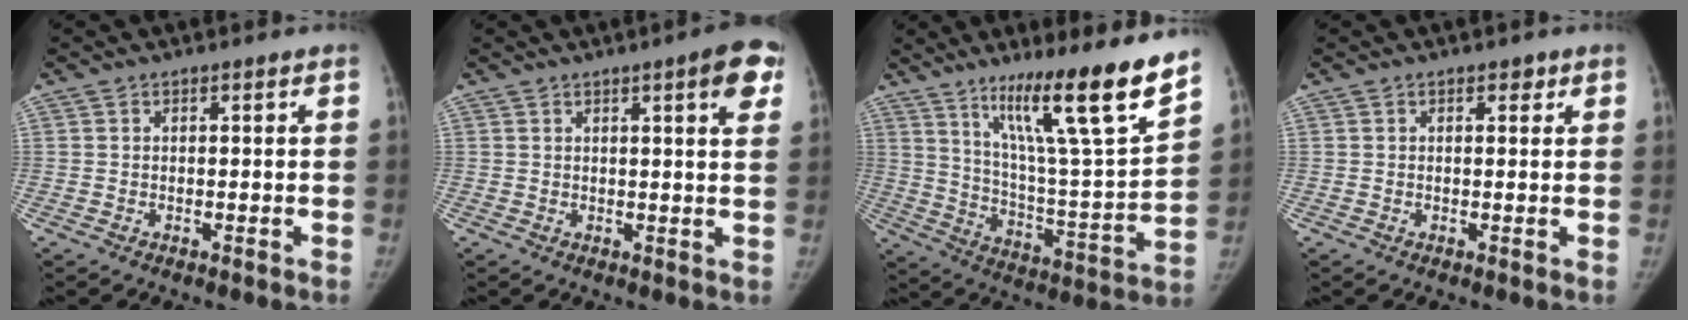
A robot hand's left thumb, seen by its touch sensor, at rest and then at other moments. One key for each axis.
{"total": 6.4, "fx": 3.1, "fy": 1.1, "fz": 5.5, "tx": -0.060, "ty": -0.008, "tz": 0.034}
{"total": 21.6, "fx": 14.6, "fy": 1.4, "fz": 15.9, "tx": -0.227, "ty": -0.075, "tz": 0.246}
{"total": 1.4, "fx": 0.8, "fy": 0.8, "fz": 0.8, "tx": 0.000, "ty": -0.001, "tz": 0.007}